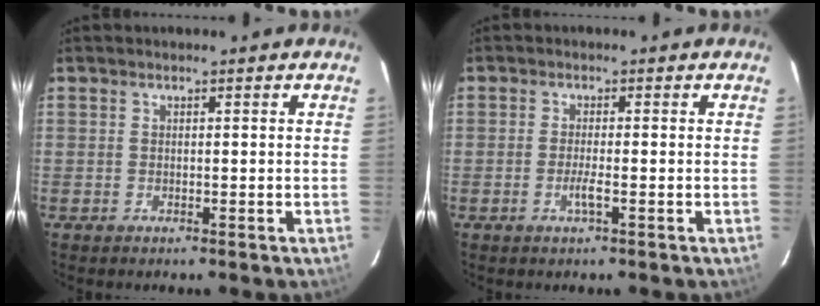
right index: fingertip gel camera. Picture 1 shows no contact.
{"total": 2.4, "force": [-0.9, -0.1, 2.2], "torque": [-0.042, -0.003, -0.019]}